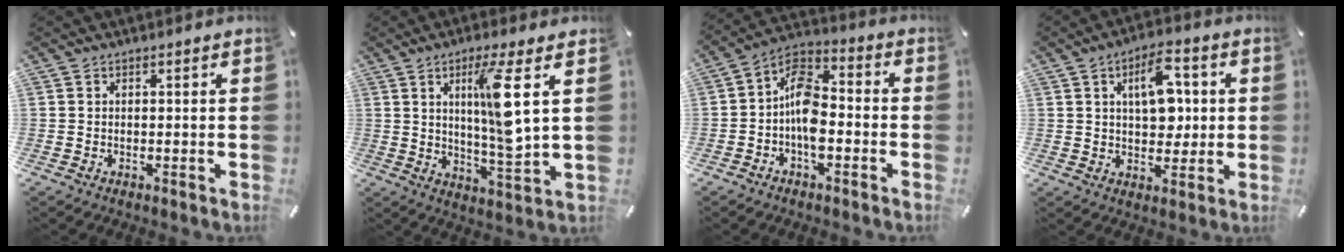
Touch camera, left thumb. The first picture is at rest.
{"total": 12.6, "force": [3.6, 2.0, 11.9], "torque": [-0.202, -0.016, 0.054]}
{"total": 9.8, "force": [-2.9, 5.8, 7.3], "torque": [-0.154, 0.010, -0.053]}
{"total": 11.2, "force": [2.6, 6.9, 8.4], "torque": [-0.116, -0.004, 0.040]}